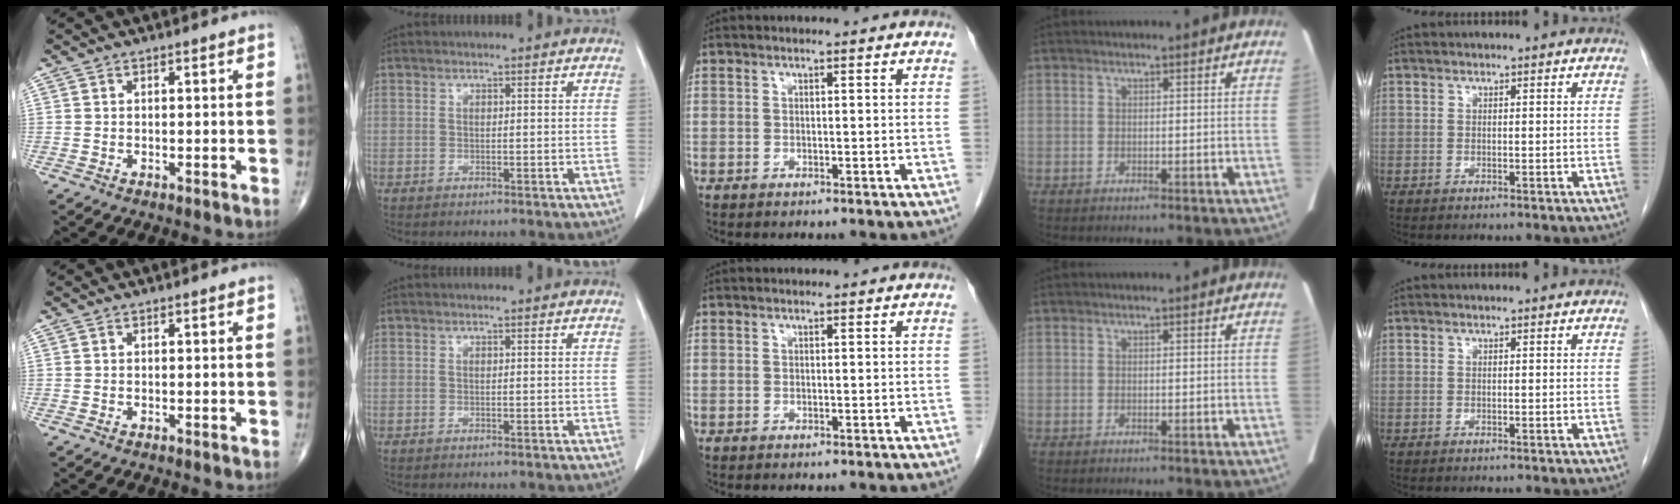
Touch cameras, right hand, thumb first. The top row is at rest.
{}